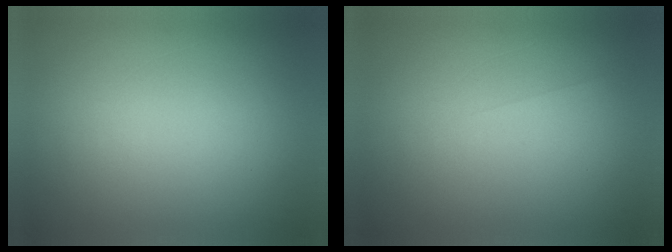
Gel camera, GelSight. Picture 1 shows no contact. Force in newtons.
{"total": 1.5}